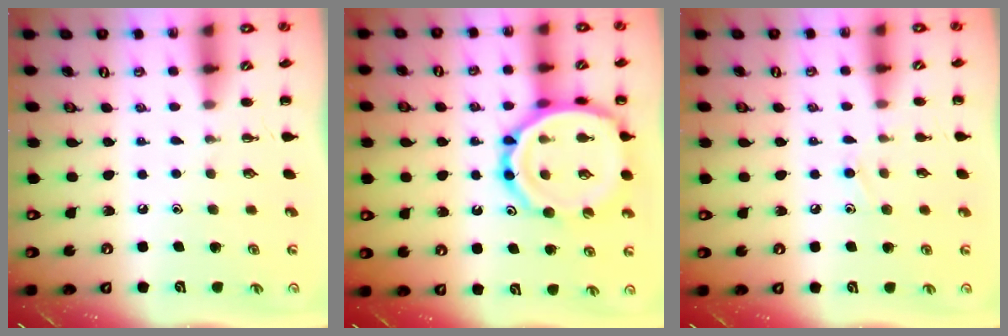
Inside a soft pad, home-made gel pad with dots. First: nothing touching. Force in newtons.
{"total": 19.1, "press": 18.9, "slide": 2.8}
{"total": 8.1, "press": 7.7, "slide": 2.6}